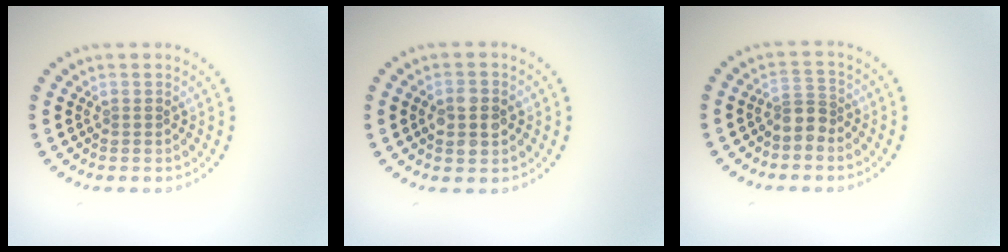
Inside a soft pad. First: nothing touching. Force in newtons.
{"total": 3.3, "press": 3.3, "slide": 0.0}
{"total": 2.2, "press": 1.6, "slide": 1.4}